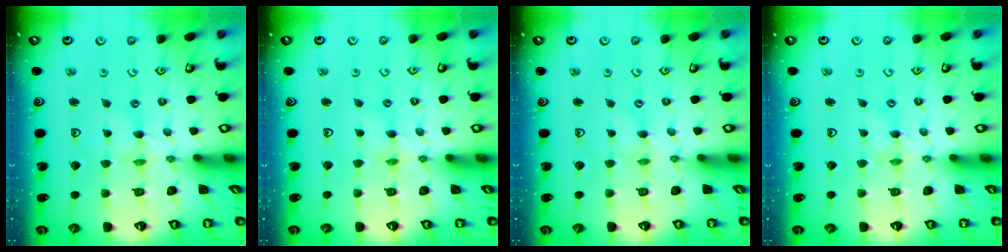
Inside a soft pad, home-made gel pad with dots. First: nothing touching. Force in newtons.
{"total": 2.0, "press": 2.0, "slide": 0.3}
{"total": 0.0}
{"total": 1.7, "press": 1.7, "slide": 0.2}